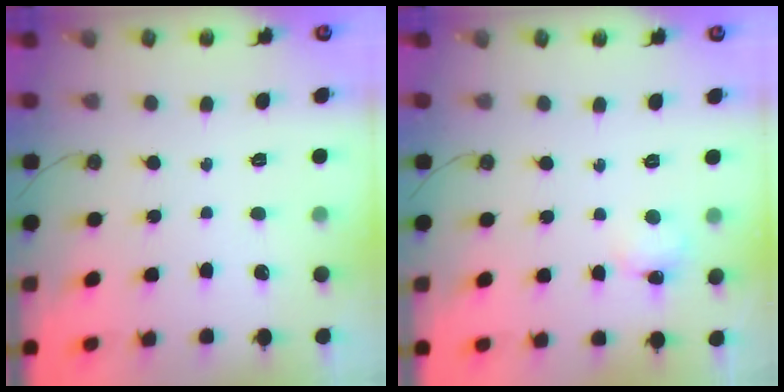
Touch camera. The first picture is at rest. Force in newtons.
{"total": 3.7, "press": 3.6, "slide": 0.7}